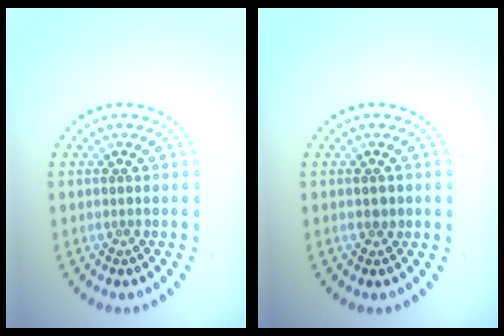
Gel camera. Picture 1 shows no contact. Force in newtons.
{"total": 1.0, "press": 1.0, "slide": 0.2}